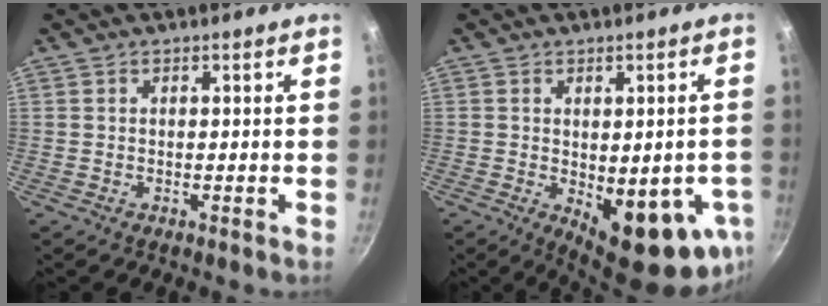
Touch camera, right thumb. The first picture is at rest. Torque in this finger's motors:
{"motor_torque": [-0.22, 0.88, 0.12, -0.05, 0.10]}